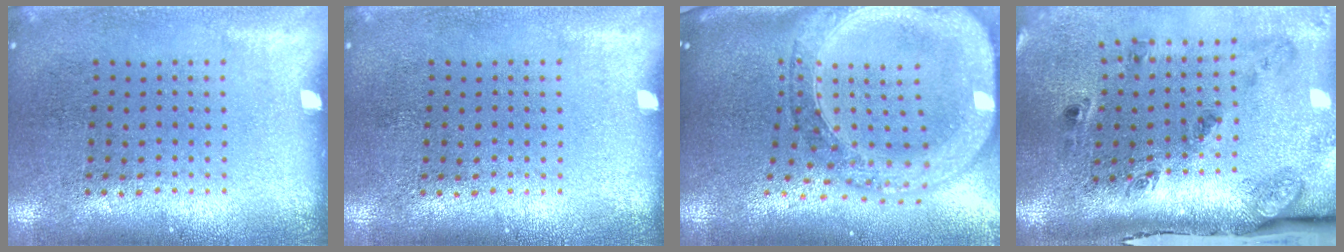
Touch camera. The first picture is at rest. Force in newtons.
{"total": 0.0}
{"total": 3.5, "press": 2.8, "slide": 2.1}
{"total": 2.8, "press": 1.7, "slide": 2.2}